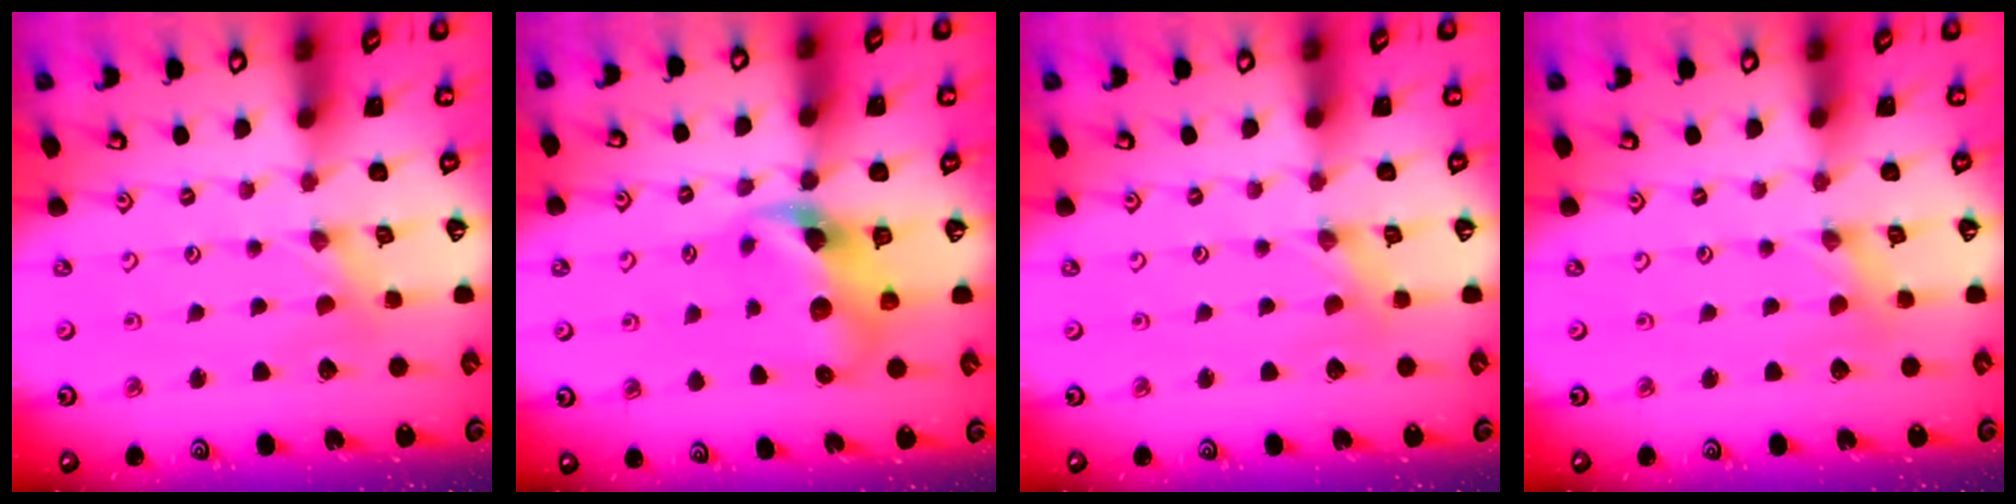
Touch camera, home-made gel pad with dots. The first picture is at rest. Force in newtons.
{"total": 9.9, "press": 9.7, "slide": 1.6}
{"total": 0.0}
{"total": 0.0}